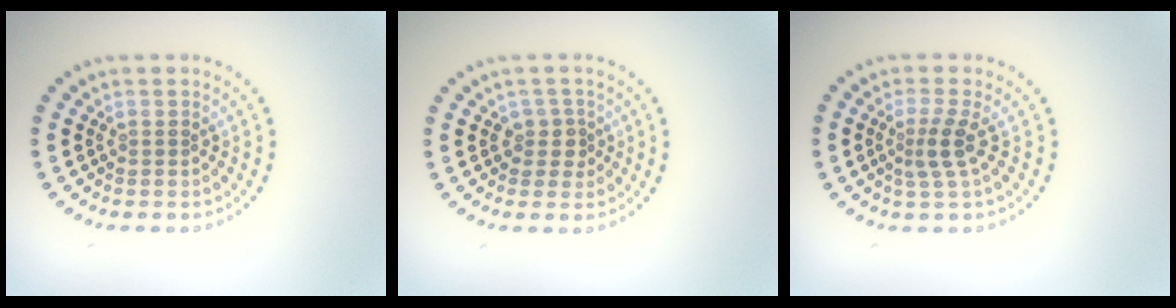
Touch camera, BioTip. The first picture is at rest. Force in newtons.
{"total": 1.8, "press": 1.4, "slide": 1.1}
{"total": 2.4, "press": 1.7, "slide": 1.6}